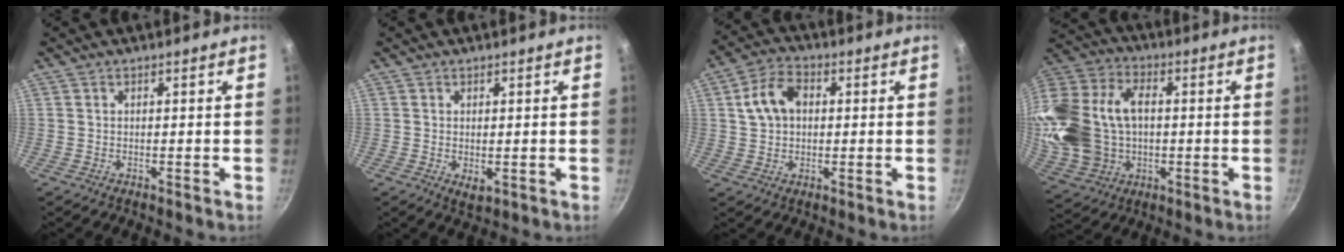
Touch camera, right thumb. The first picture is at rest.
{"total": 2.1, "force": [-0.1, 1.2, 1.7], "torque": [-0.027, -0.009, 0.002]}
{"total": 8.5, "force": [1.5, 6.1, 5.7], "torque": [-0.087, 0.018, 0.018]}
{"total": 21.9, "force": [0.6, 15.7, 15.2], "torque": [-0.304, 0.031, 0.021]}